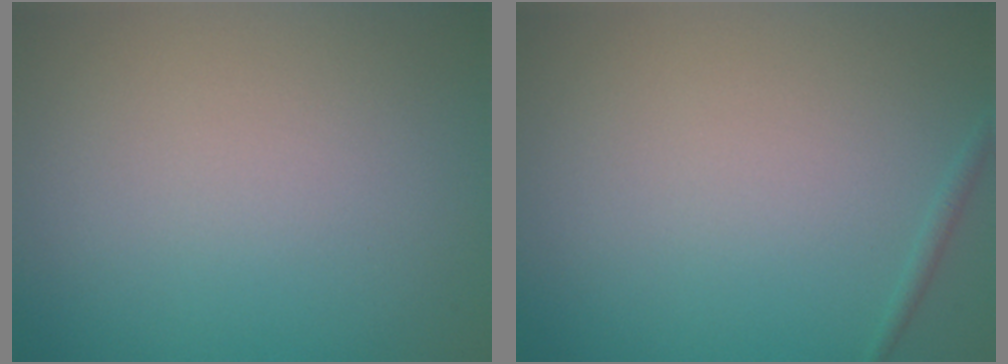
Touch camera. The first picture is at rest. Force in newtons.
{"total": 0.6, "press": 0.6, "slide": 0.1}